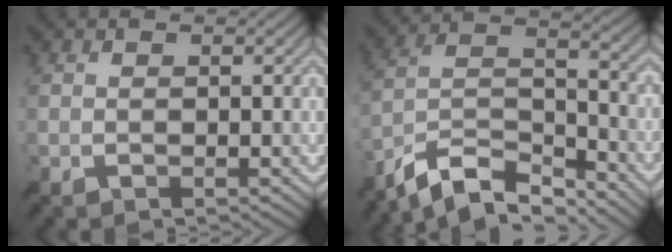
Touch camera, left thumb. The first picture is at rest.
{"total": 10.5, "force": [-8.4, 3.1, 5.5], "torque": [-0.110, 0.006, -0.166]}